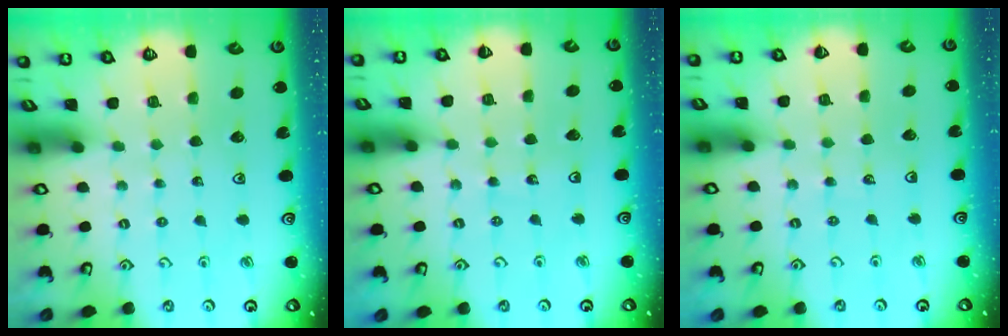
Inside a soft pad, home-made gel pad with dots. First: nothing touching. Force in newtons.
{"total": 3.8, "press": 3.8, "slide": 0.4}
{"total": 3.2, "press": 3.2, "slide": 0.4}